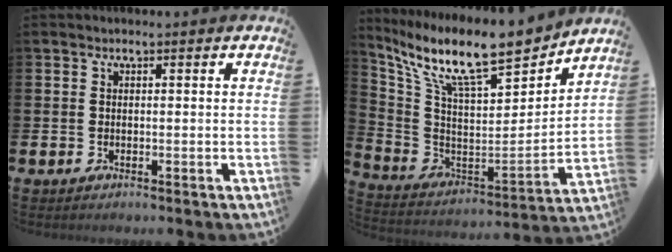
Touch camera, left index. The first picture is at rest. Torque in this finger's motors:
{"motor_torque": [0.52, -0.62, 1.06, 0.21]}